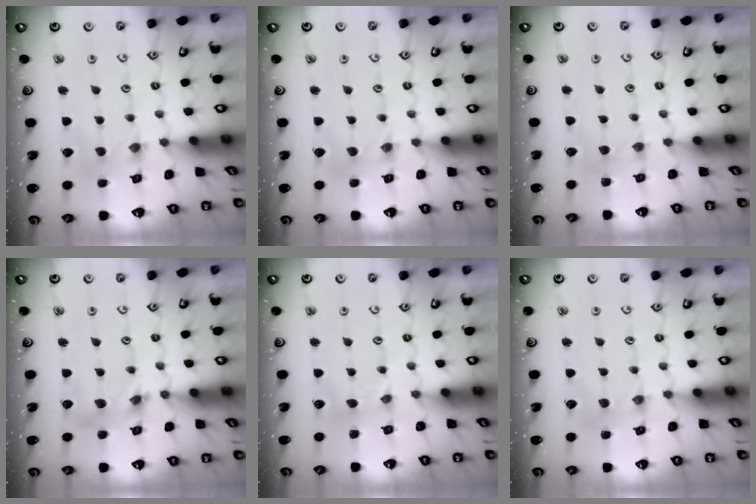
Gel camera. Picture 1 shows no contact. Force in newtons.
{"total": 1.3, "press": 1.3, "slide": 0.2}
{"total": 2.9, "press": 2.9, "slide": 0.4}
{"total": 5.9, "press": 5.9, "slide": 0.7}
{"total": 1.1, "press": 1.1, "slide": 0.3}
{"total": 2.0, "press": 1.9, "slide": 0.4}